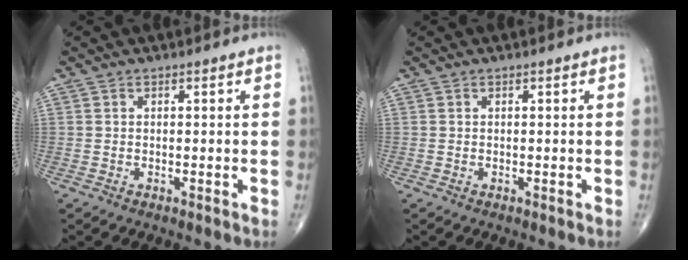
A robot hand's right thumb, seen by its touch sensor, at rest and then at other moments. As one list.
[{"total": 0.0}]